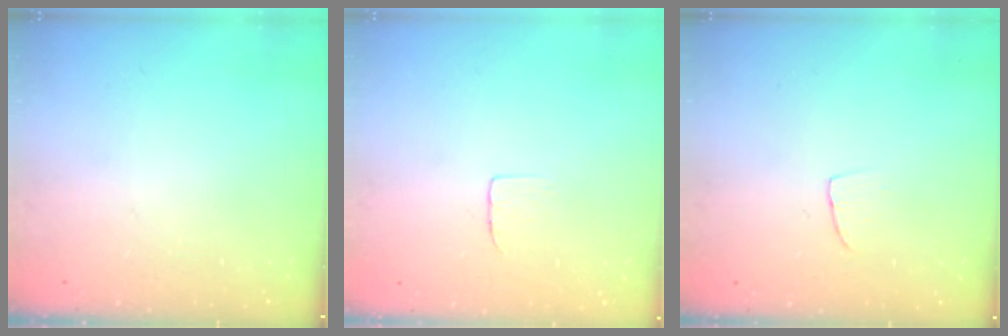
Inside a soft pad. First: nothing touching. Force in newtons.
{"total": 3.4, "press": 3.4, "slide": 0.3}
{"total": 3.3, "press": 3.3, "slide": 0.2}